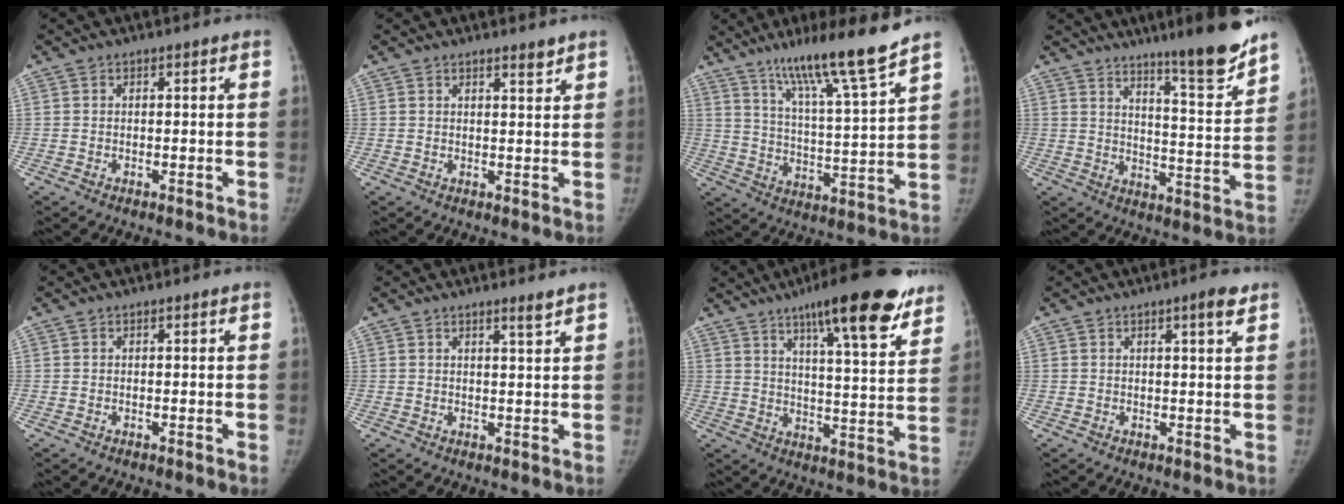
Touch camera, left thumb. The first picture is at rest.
{"total": 2.0, "force": [1.7, 0.1, 1.0], "torque": [-0.012, -0.016, 0.027]}
{"total": 15.4, "force": [11.6, -0.1, 10.0], "torque": [-0.156, -0.071, 0.196]}
{"total": 14.4, "force": [11.1, 0.9, 9.0], "torque": [-0.113, -0.082, 0.171]}
{"total": 0.0}
{"total": 2.2, "force": [1.7, -0.4, 1.3], "torque": [-0.020, -0.019, 0.029]}
{"total": 20.7, "force": [13.6, 4.3, 15.0], "torque": [-0.194, -0.048, 0.197]}
{"total": 3.0, "force": [1.8, 0.2, 2.4], "torque": [-0.037, -0.010, 0.025]}